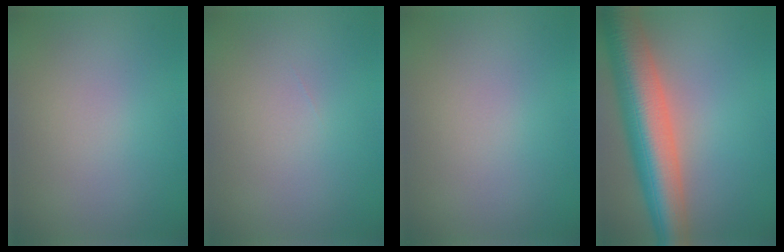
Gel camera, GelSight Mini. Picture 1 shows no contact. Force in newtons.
{"total": 0.0}
{"total": 0.0}
{"total": 10.0, "press": 10.0, "slide": 0.3}